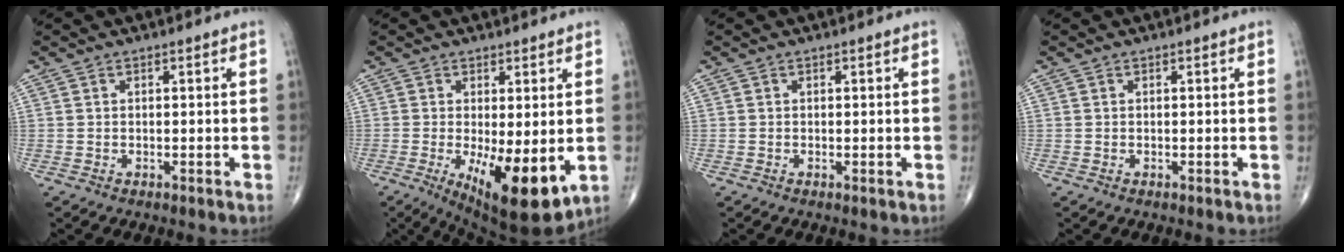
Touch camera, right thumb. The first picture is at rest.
{"total": 12.5, "force": [-2.5, 4.3, 11.5], "torque": [-0.171, -0.029, -0.023]}
{"total": 0.0}
{"total": 0.0}